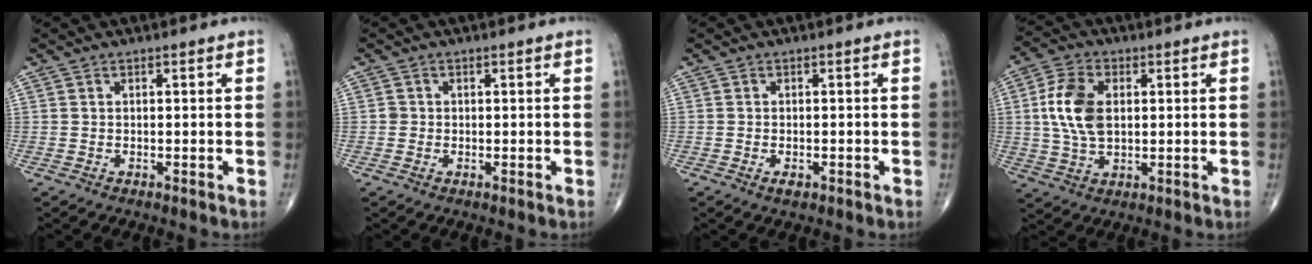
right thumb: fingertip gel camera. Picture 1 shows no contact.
{"total": 0.9, "force": [-0.1, 0.9, 0.1], "torque": [0.004, 0.004, -0.002]}
{"total": 1.5, "force": [-0.7, 0.7, 1.1], "torque": [-0.016, 0.001, -0.011]}
{"total": 10.1, "force": [1.3, 6.1, 8.0], "torque": [-0.158, 0.003, 0.026]}